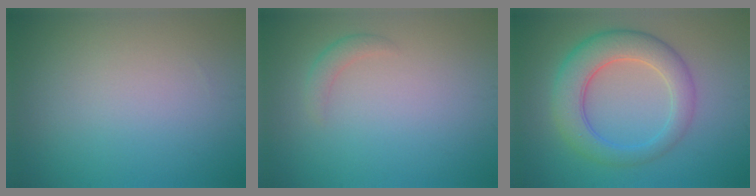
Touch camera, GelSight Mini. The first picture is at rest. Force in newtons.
{"total": 1.4, "press": 1.4, "slide": 0.0}
{"total": 6.3, "press": 6.3, "slide": 0.2}